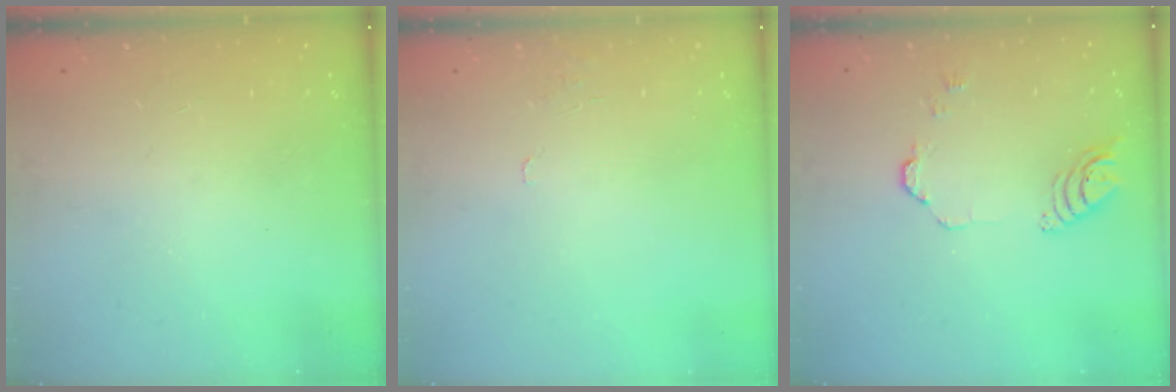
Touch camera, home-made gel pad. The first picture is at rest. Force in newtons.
{"total": 3.3, "press": 3.2, "slide": 0.3}
{"total": 6.7, "press": 6.7, "slide": 0.8}